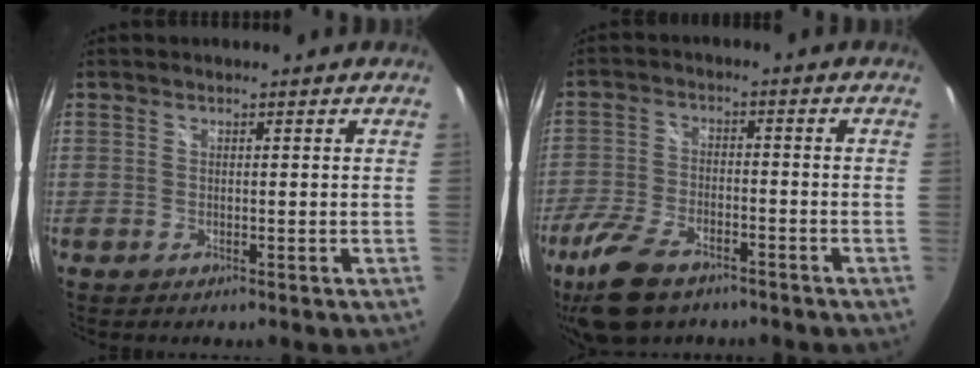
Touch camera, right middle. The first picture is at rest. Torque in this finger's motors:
{"motor_torque": [1.07, -1.06, 0.16, 0.12]}